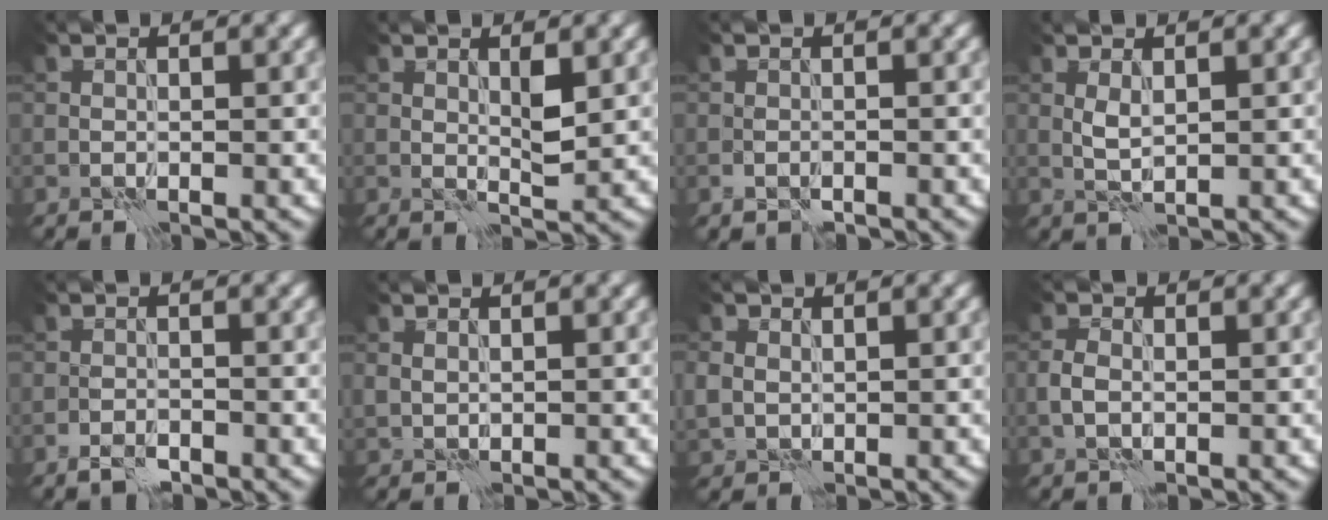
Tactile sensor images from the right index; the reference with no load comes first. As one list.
[{"total": 1.6, "force": [0.6, 0.4, 1.4], "torque": [-0.025, -0.005, 0.012]}, {"total": 1.0, "force": [-0.7, 0.6, 0.4], "torque": [-0.009, 0.000, -0.014]}, {"total": 1.3, "force": [0.4, 0.4, 1.2], "torque": [-0.031, 0.001, 0.011]}, {"total": 1.6, "force": [-1.3, 0.6, 0.8], "torque": [-0.013, 0.002, -0.026]}, {"total": 0.8, "force": [0.3, 0.6, 0.3], "torque": [-0.009, -0.001, 0.011]}, {"total": 2.2, "force": [0.5, 1.9, 1.0], "torque": [-0.026, 0.000, 0.010]}, {"total": 1.5, "force": [0.1, 1.1, 1.1], "torque": [-0.026, 0.002, 0.000]}]